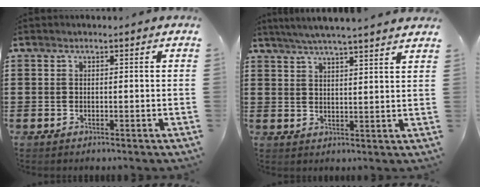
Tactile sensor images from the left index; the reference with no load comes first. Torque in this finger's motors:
{"motor_torque": [2.14, 0.00, 0.32, 0.05]}